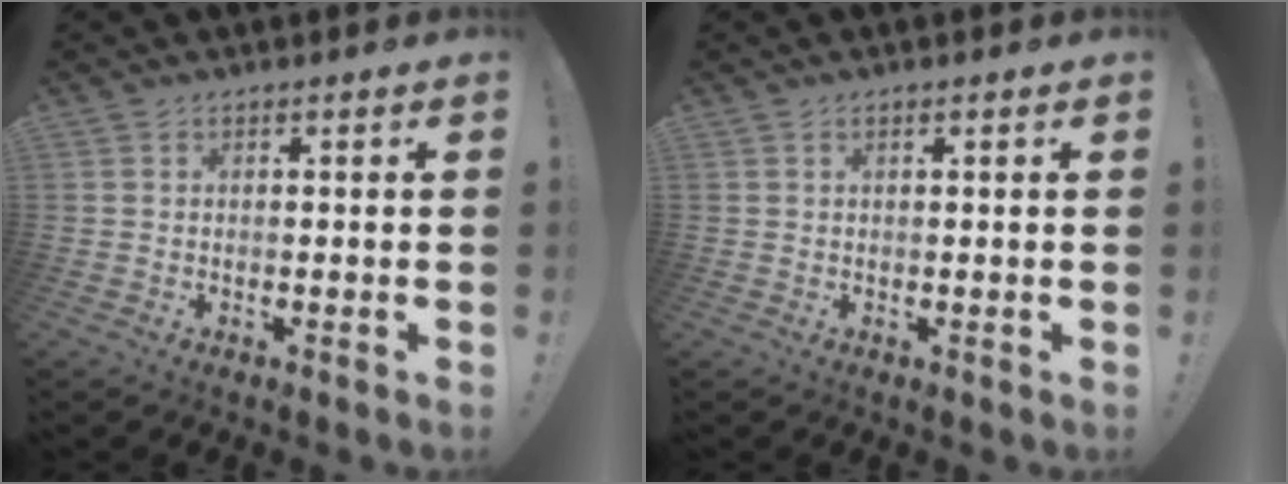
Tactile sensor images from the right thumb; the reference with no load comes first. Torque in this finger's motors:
{"motor_torque": [0.13, -0.23, 0.01, -0.02, 0.09]}